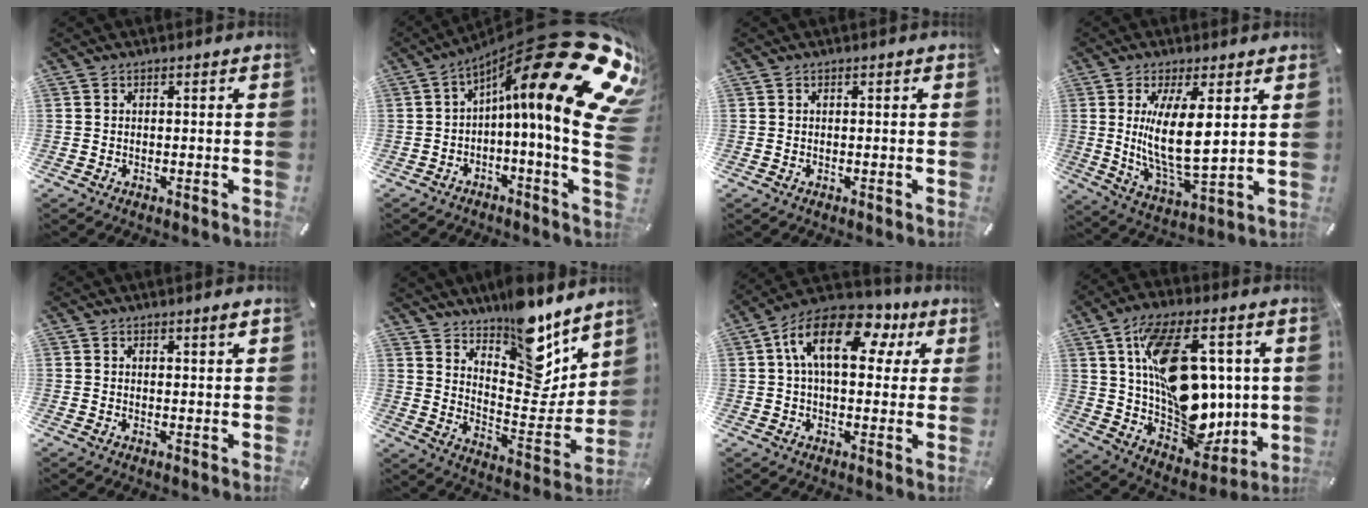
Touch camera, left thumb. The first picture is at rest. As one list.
[{"total": 29.4, "force": [10.3, 6.4, 26.8], "torque": [-0.344, -0.120, 0.182]}, {"total": 0.0}, {"total": 14.4, "force": [3.3, 5.4, 13.0], "torque": [-0.250, -0.025, 0.051]}, {"total": 1.7, "force": [1.4, 0.4, 0.8], "torque": [-0.016, -0.001, 0.025]}, {"total": 16.2, "force": [13.0, 7.2, 6.5], "torque": [-0.078, -0.117, 0.226]}, {"total": 16.6, "force": [5.5, 9.2, 12.6], "torque": [-0.204, -0.004, 0.092]}, {"total": 22.2, "force": [5.4, 13.6, 16.8], "torque": [-0.281, -0.024, 0.103]}]